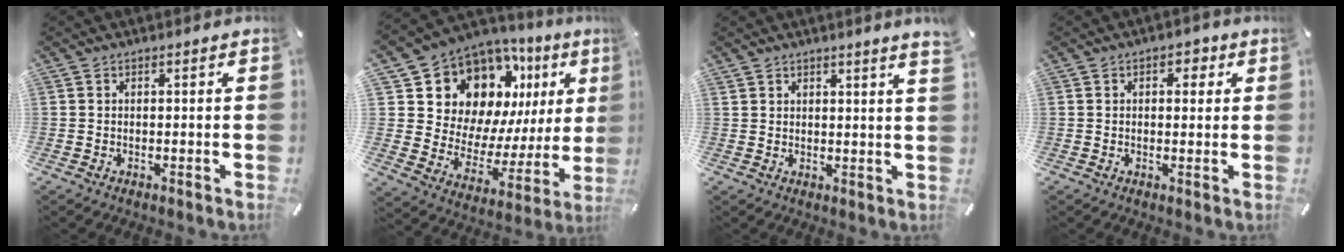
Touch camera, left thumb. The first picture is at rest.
{"total": 14.1, "force": [9.6, 9.4, 4.3], "torque": [-0.074, -0.098, 0.179]}
{"total": 1.9, "force": [1.8, -0.3, 0.7], "torque": [-0.014, -0.006, 0.033]}
{"total": 3.2, "force": [0.8, 2.2, 2.2], "torque": [-0.021, 0.001, 0.006]}